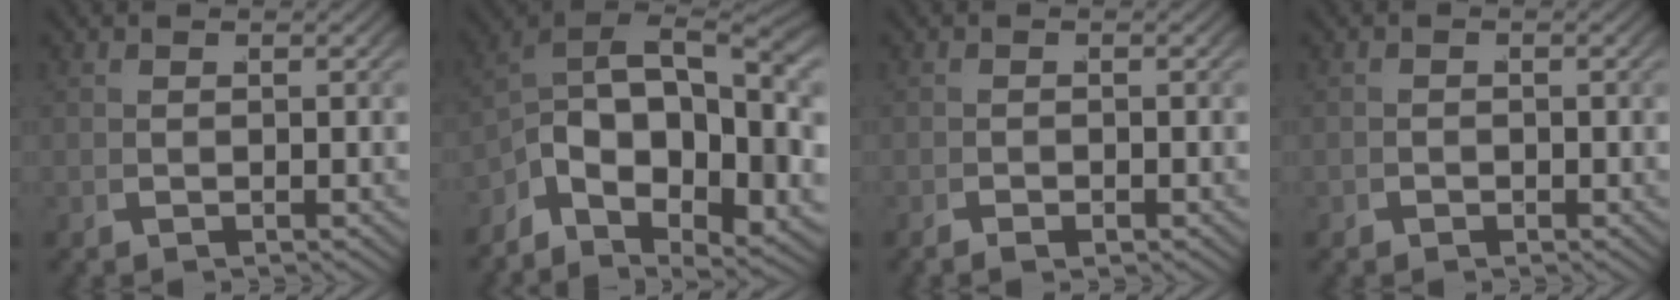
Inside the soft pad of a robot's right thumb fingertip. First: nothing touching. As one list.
[{"total": 12.9, "force": [0.3, 8.3, 9.9], "torque": [-0.164, -0.015, -0.004]}, {"total": 0.7, "force": [-0.7, 0.0, 0.2], "torque": [0.008, 0.002, -0.019]}, {"total": 0.7, "force": [-0.5, 0.5, 0.0], "torque": [0.004, 0.000, -0.012]}]